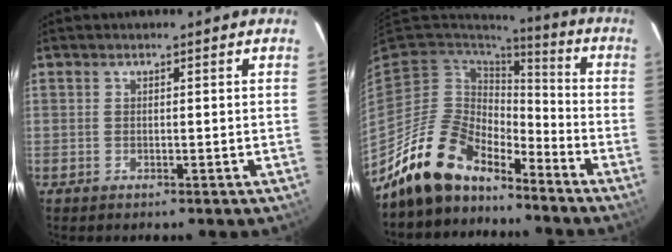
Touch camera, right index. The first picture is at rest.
{"total": 14.4, "force": [-12.1, 5.9, 5.3], "torque": [-0.113, 0.010, -0.222]}